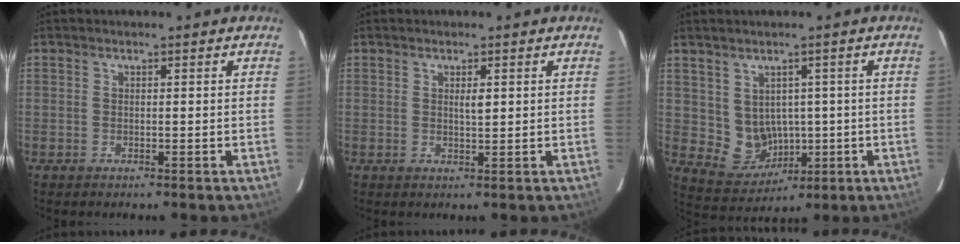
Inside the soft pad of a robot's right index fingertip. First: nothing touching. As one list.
[{"total": 1.5, "force": [0.5, 0.3, 1.4], "torque": [-0.024, -0.001, 0.008]}, {"total": 6.5, "force": [0.2, 5.7, 3.1], "torque": [-0.053, 0.007, 0.029]}]